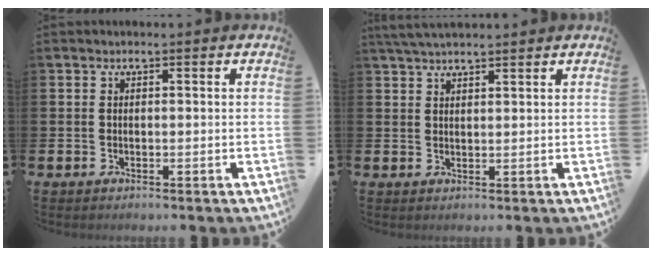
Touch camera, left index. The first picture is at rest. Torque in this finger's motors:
{"motor_torque": [-0.11, -0.56, 0.60, 0.16]}